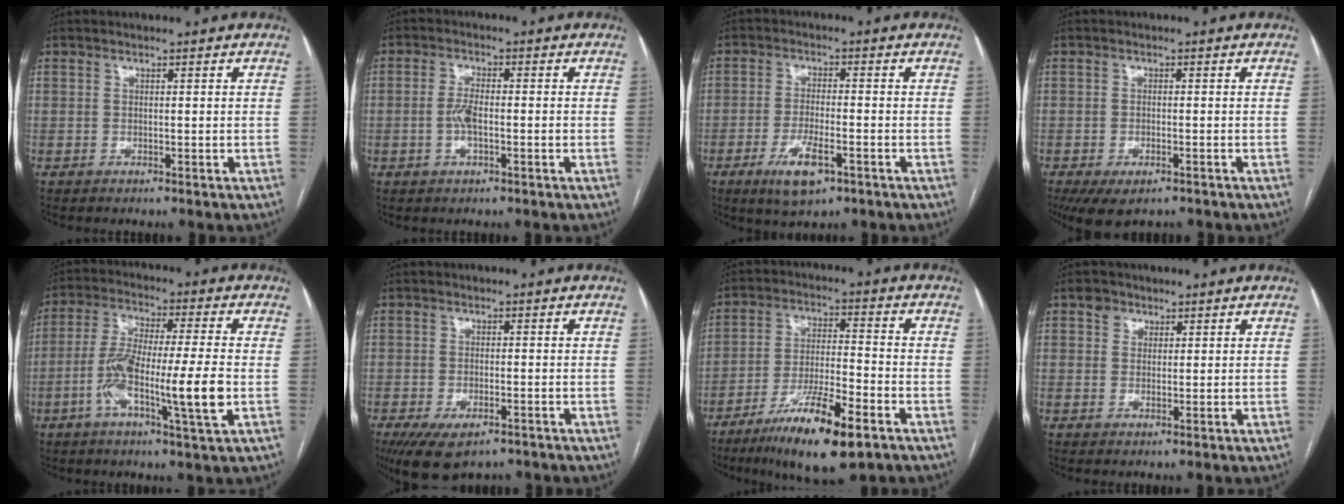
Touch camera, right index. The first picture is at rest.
{"total": 3.6, "force": [-0.8, 1.1, 3.3], "torque": [-0.072, 0.005, -0.013]}
{"total": 7.0, "force": [-3.5, 2.0, 5.7], "torque": [-0.108, -0.010, -0.055]}
{"total": 5.8, "force": [-3.8, 2.7, 3.4], "torque": [-0.055, -0.007, -0.058]}
{"total": 13.4, "force": [-3.3, 0.8, 13.0], "torque": [-0.241, 0.001, -0.062]}
{"total": 7.7, "force": [-5.0, 3.5, 4.7], "torque": [-0.078, -0.009, -0.077]}
{"total": 14.0, "force": [-8.4, 2.2, 11.0], "torque": [-0.202, -0.024, -0.141]}
{"total": 2.4, "force": [1.3, 2.0, 0.6], "torque": [-0.008, 0.004, 0.020]}